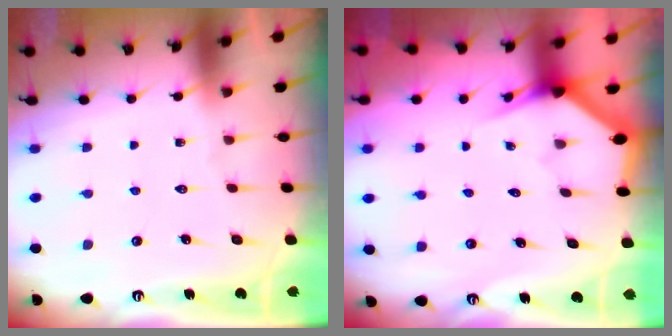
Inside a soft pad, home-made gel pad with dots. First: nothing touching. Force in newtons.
{"total": 3.0, "press": 3.0, "slide": 0.1}